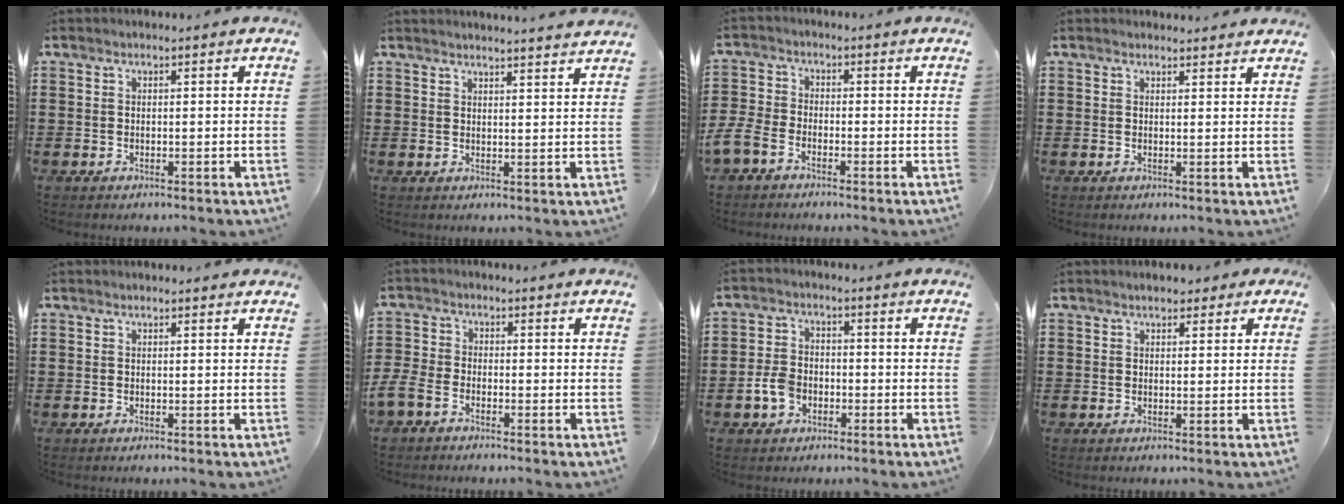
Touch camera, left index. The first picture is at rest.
{"total": 2.5, "force": [2.5, -0.6, 0.1], "torque": [-0.009, -0.011, 0.046]}
{"total": 3.6, "force": [-2.9, 1.6, 1.6], "torque": [-0.057, -0.002, -0.065]}
{"total": 1.4, "force": [1.4, 0.2, 0.1], "torque": [-0.005, 0.002, 0.027]}
{"total": 0.0}
{"total": 3.1, "force": [-2.4, 1.3, 1.3], "torque": [-0.045, -0.001, -0.054]}
{"total": 4.8, "force": [-1.9, 3.4, 2.8], "torque": [-0.073, 0.002, -0.040]}
{"total": 2.1, "force": [1.6, 1.0, 0.9], "torque": [-0.013, 0.005, 0.027]}